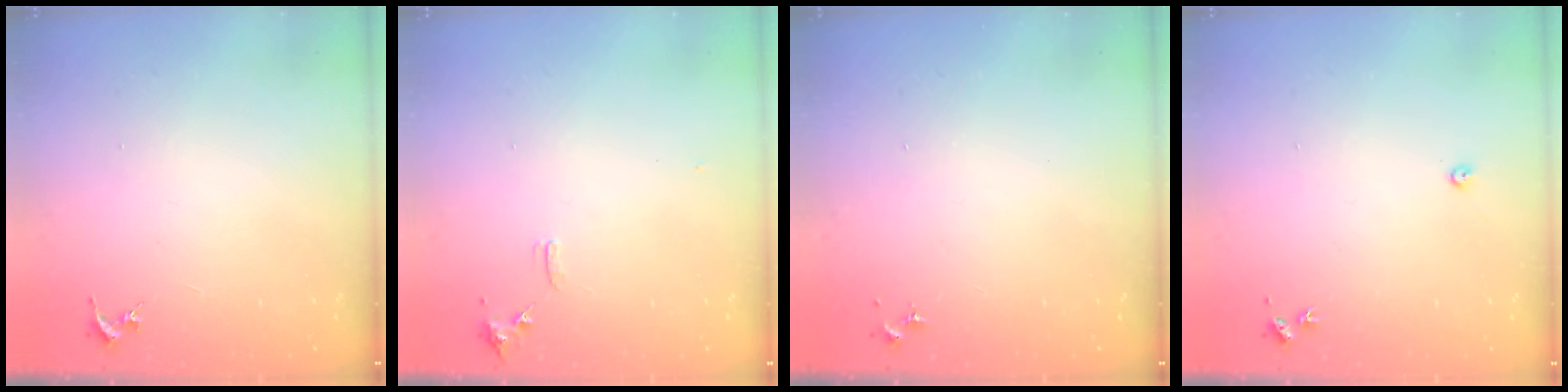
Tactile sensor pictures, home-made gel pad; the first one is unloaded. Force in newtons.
{"total": 6.8, "press": 6.7, "slide": 0.9}
{"total": 0.0}
{"total": 2.2, "press": 2.2, "slide": 0.3}